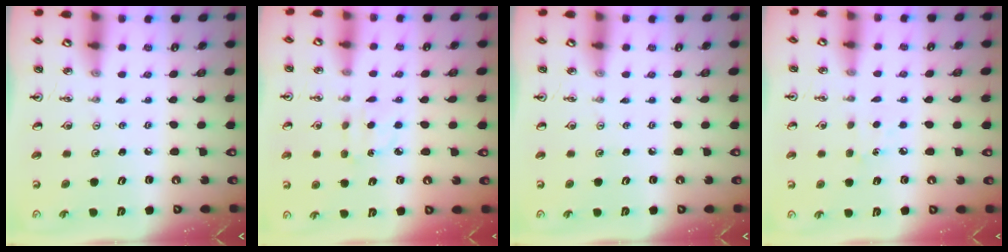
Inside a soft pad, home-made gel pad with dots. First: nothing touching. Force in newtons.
{"total": 4.3, "press": 4.3, "slide": 0.5}
{"total": 0.0}
{"total": 6.5, "press": 6.4, "slide": 0.8}